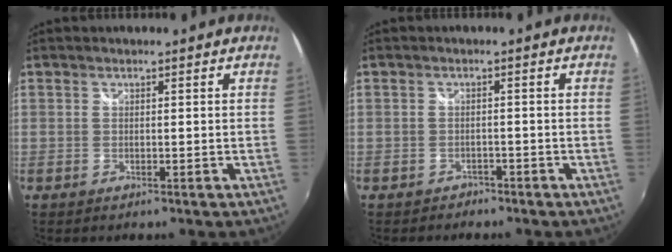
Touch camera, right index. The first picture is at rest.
{"total": 2.3, "force": [-1.9, 1.3, 0.1], "torque": [-0.007, -0.003, -0.029]}